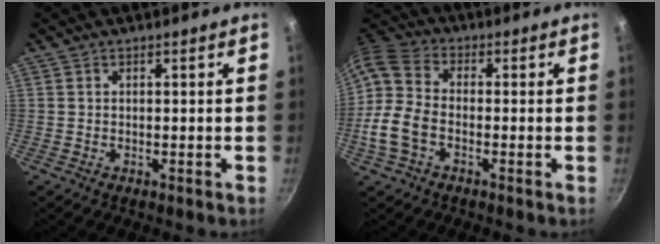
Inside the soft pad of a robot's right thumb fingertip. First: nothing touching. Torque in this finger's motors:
{"motor_torque": [0.30, 1.83, 1.47, -0.73, 0.31]}